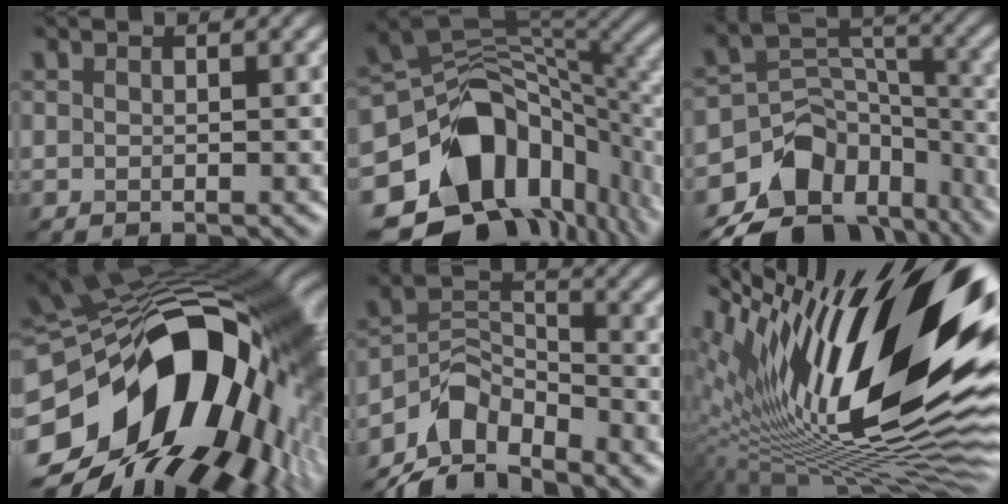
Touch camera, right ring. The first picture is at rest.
{"total": 15.8, "force": [-5.7, 10.8, 10.1], "torque": [-0.180, -0.023, -0.081]}
{"total": 12.5, "force": [-8.0, 8.3, 4.9], "torque": [-0.073, 0.010, -0.118]}
{"total": 20.3, "force": [-3.8, 12.6, 15.5], "torque": [-0.283, -0.035, -0.055]}
{"total": 6.7, "force": [-5.2, 3.2, 2.7], "torque": [-0.037, 0.002, -0.103]}
{"total": 20.7, "force": [6.2, 7.4, 18.3], "torque": [-0.293, 0.031, 0.094]}